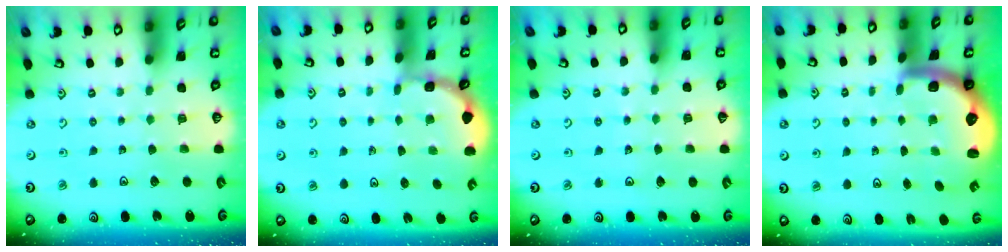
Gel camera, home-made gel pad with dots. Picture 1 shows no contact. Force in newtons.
{"total": 1.6, "press": 1.6, "slide": 0.1}
{"total": 2.6, "press": 2.6, "slide": 0.2}
{"total": 2.8, "press": 2.5, "slide": 1.4}